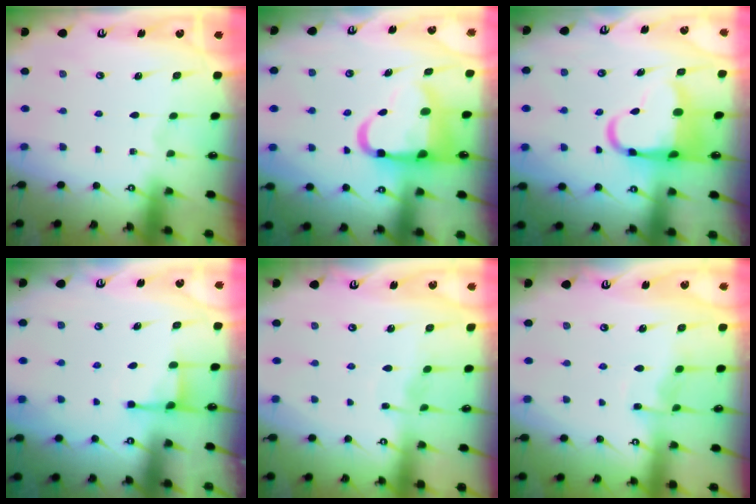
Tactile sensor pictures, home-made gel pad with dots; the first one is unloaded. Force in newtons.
{"total": 12.0, "press": 11.8, "slide": 2.2}
{"total": 8.7, "press": 8.3, "slide": 2.6}
{"total": 3.6, "press": 3.6, "slide": 0.4}
{"total": 3.0, "press": 2.9, "slide": 0.3}
{"total": 6.5, "press": 6.5, "slide": 0.6}